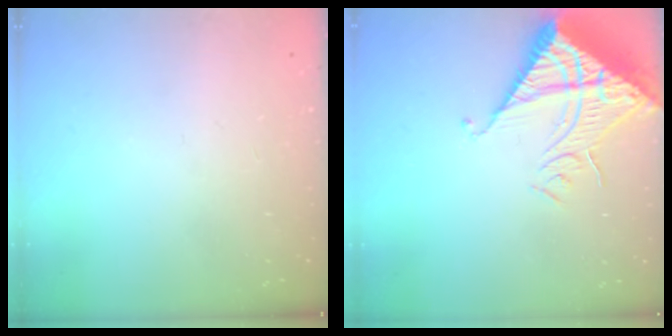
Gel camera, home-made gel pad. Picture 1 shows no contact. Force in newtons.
{"total": 16.2, "press": 16.1, "slide": 2.1}